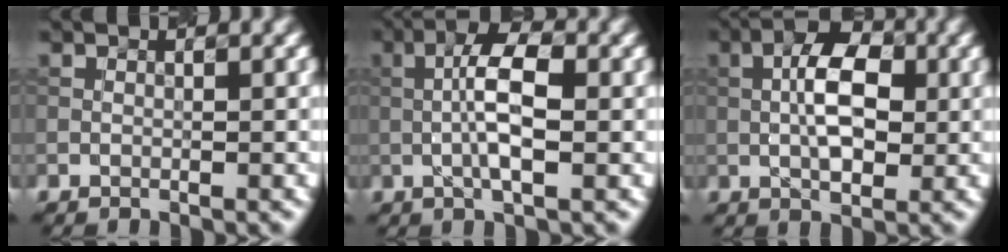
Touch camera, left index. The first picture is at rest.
{"total": 5.1, "force": [-0.2, 1.4, 4.9], "torque": [-0.095, 0.010, -0.011]}
{"total": 5.8, "force": [0.3, 2.8, 5.0], "torque": [-0.085, 0.010, -0.002]}